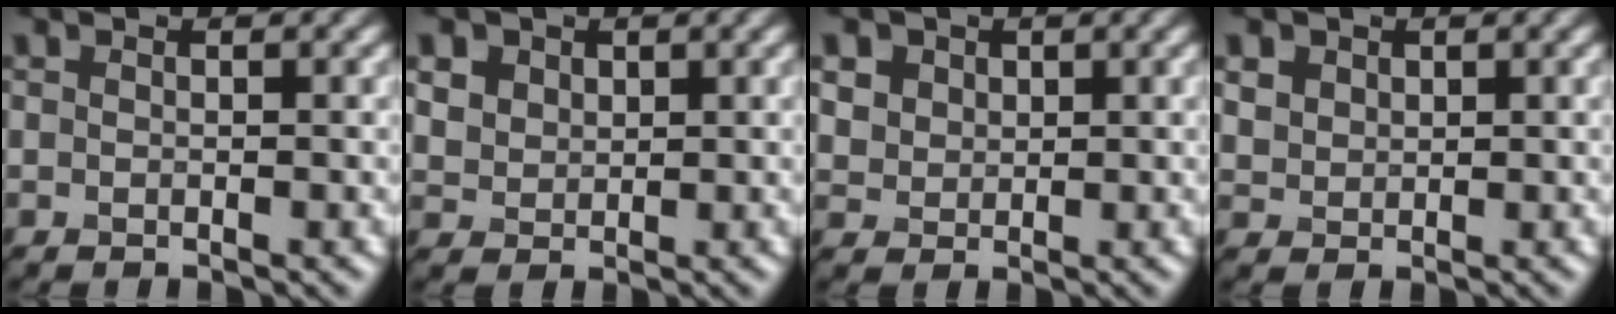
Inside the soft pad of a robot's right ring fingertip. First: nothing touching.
{"total": 4.4, "force": [2.4, 3.2, 1.9], "torque": [-0.065, 0.009, 0.048]}
{"total": 4.4, "force": [2.2, 3.3, 1.9], "torque": [-0.061, 0.009, 0.043]}
{"total": 2.6, "force": [1.5, 2.0, 1.0], "torque": [-0.032, 0.005, 0.033]}